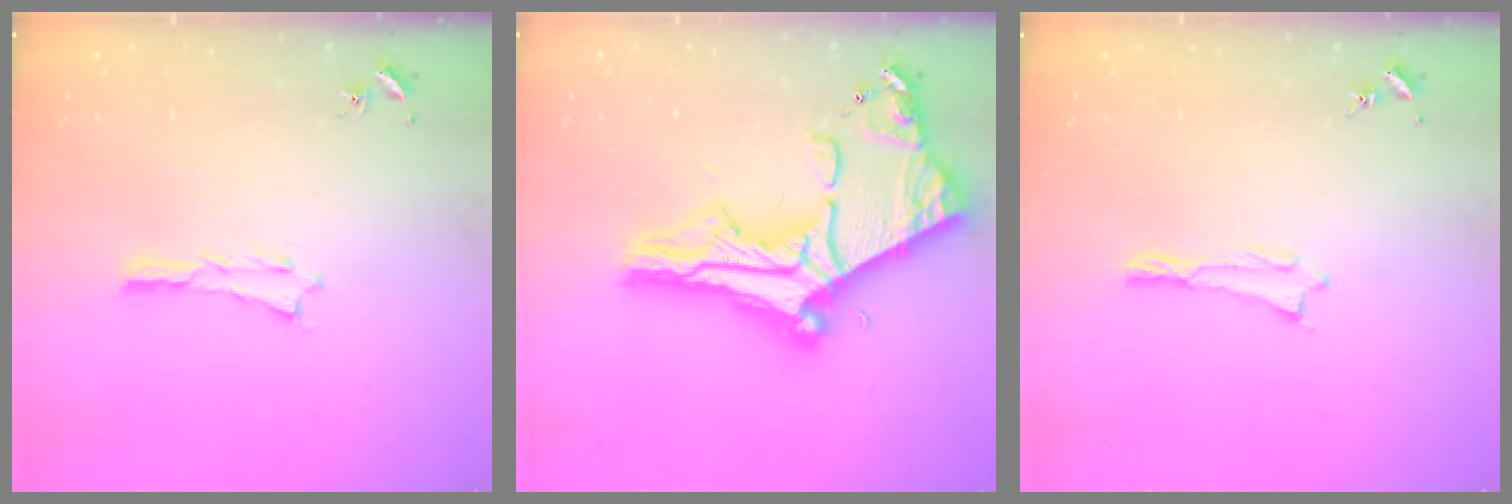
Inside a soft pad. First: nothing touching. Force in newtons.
{"total": 14.3, "press": 14.3, "slide": 1.2}
{"total": 0.0}